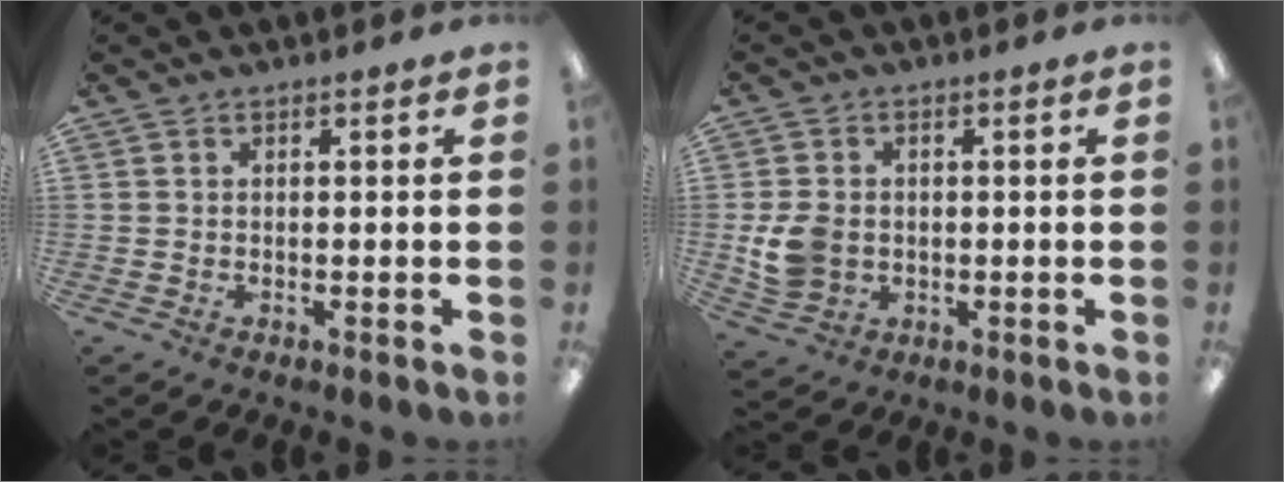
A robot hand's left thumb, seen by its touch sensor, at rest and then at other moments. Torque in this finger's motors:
{"motor_torque": [-0.54, 0.82, 0.44, -0.50, 0.05]}